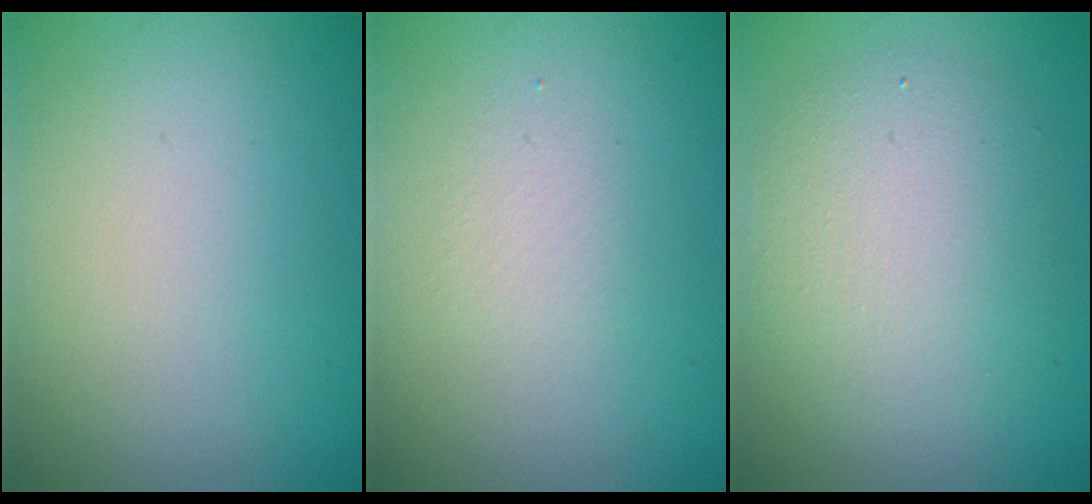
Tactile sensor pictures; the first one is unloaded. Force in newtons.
{"total": 1.4, "press": 1.4, "slide": 0.1}
{"total": 5.2, "press": 5.2, "slide": 0.1}